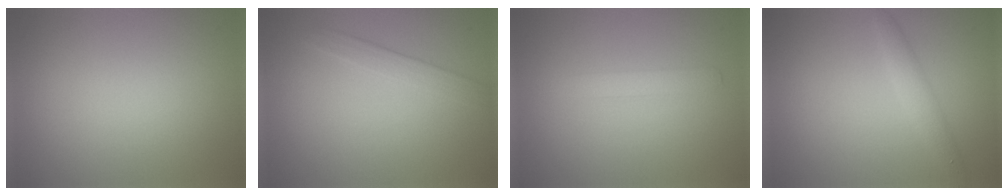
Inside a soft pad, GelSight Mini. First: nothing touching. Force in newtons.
{"total": 1.8, "press": 1.8, "slide": 0.1}
{"total": 1.3, "press": 1.3, "slide": 0.1}
{"total": 1.8, "press": 1.8, "slide": 0.0}